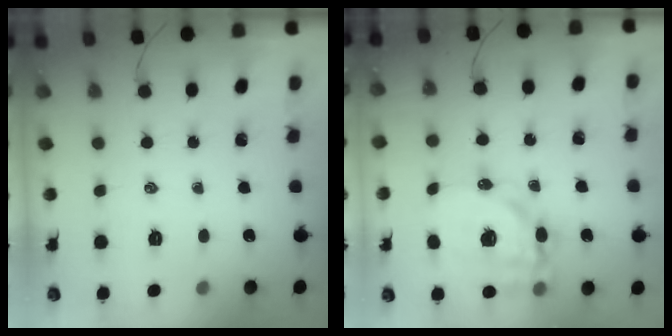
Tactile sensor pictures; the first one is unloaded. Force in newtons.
{"total": 17.1, "press": 16.7, "slide": 3.9}